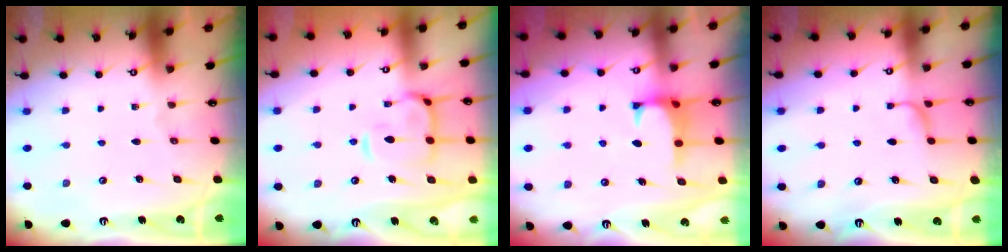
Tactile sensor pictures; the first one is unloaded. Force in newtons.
{"total": 6.3, "press": 6.2, "slide": 1.3}
{"total": 1.1, "press": 0.9, "slide": 0.6}
{"total": 1.9, "press": 1.8, "slide": 0.6}